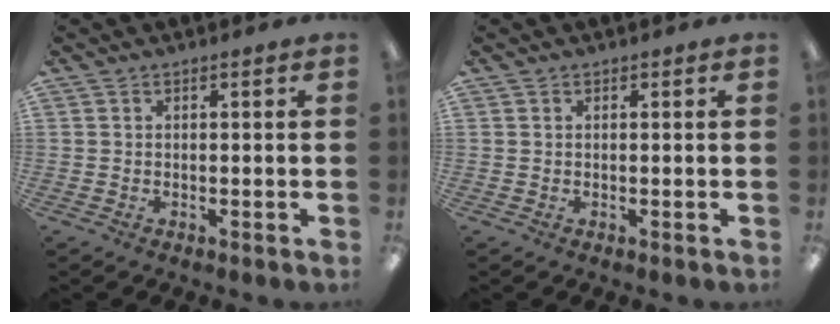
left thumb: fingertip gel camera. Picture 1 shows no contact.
{"total": 0.0}